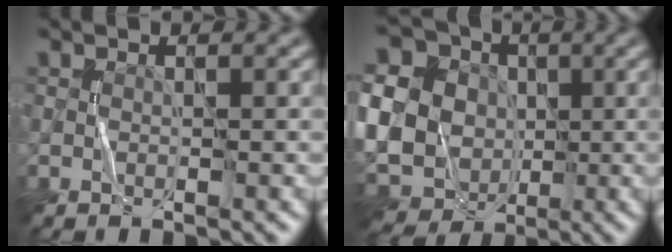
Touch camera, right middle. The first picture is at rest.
{"total": 17.3, "force": [0.0, 14.6, 9.3], "torque": [-0.235, 0.012, -0.023]}